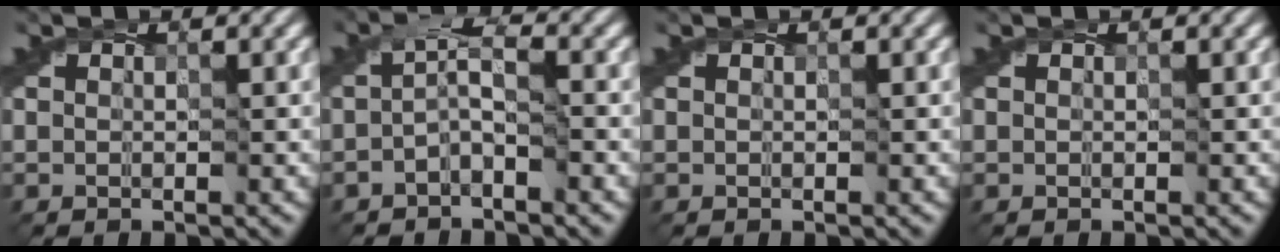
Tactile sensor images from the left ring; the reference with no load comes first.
{"total": 1.9, "force": [-0.7, 0.5, 1.7], "torque": [-0.040, 0.009, -0.021]}
{"total": 0.0}
{"total": 0.0}